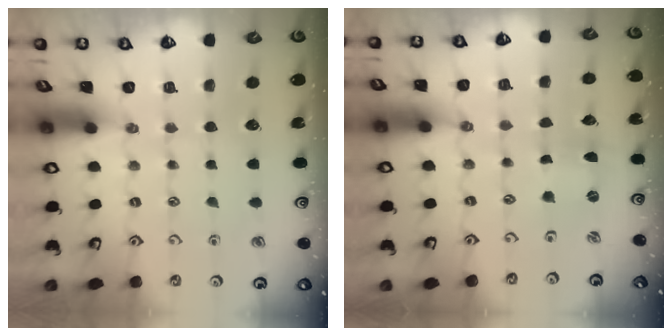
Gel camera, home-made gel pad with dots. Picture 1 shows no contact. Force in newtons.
{"total": 0.0}